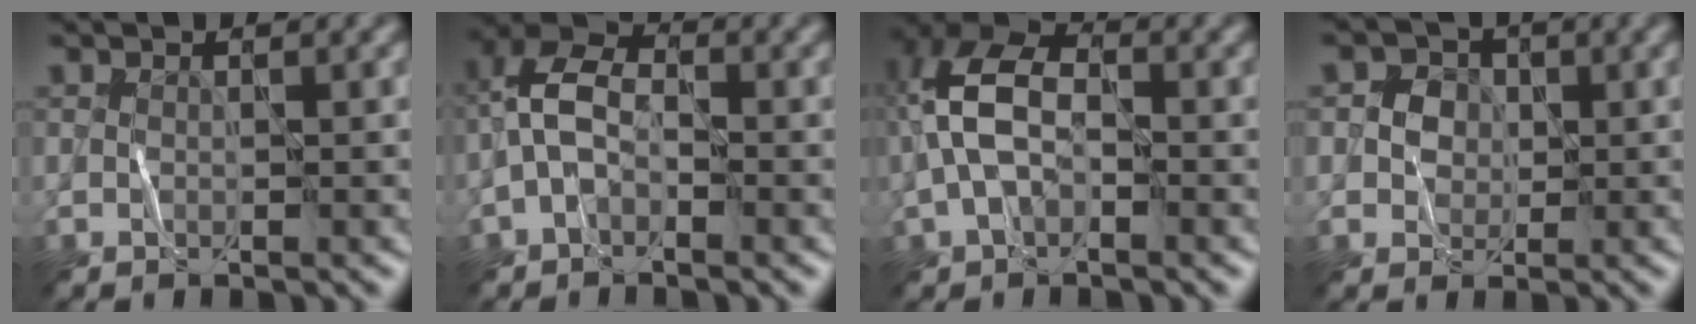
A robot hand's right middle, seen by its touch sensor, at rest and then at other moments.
{"total": 4.4, "force": [-1.2, 2.7, 3.2], "torque": [-0.073, 0.018, -0.037]}
{"total": 7.0, "force": [-0.6, 4.3, 5.5], "torque": [-0.139, 0.020, -0.025]}
{"total": 2.2, "force": [0.1, 2.1, 0.7], "torque": [-0.012, 0.002, -0.001]}